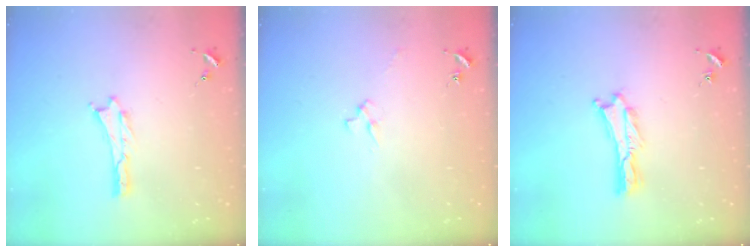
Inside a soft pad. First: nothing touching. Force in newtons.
{"total": 2.4, "press": 2.4, "slide": 0.3}
{"total": 0.6, "press": 0.5, "slide": 0.2}